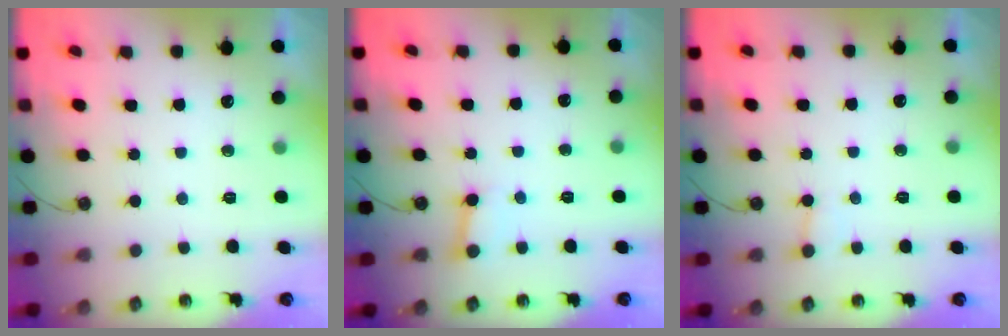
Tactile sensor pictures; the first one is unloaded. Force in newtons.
{"total": 4.3, "press": 4.3, "slide": 0.3}
{"total": 3.8, "press": 3.8, "slide": 0.3}